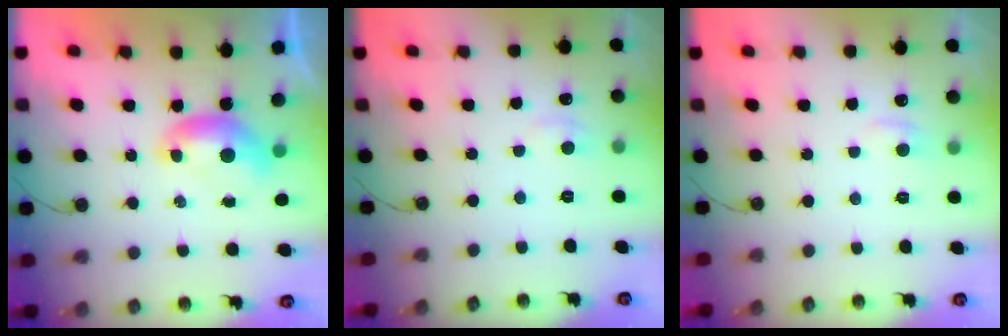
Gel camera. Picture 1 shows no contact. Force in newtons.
{"total": 1.6, "press": 1.4, "slide": 0.7}
{"total": 0.8, "press": 0.1, "slide": 0.8}